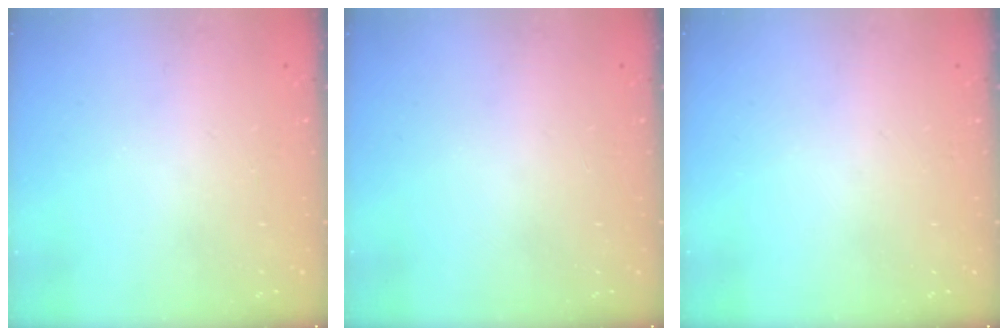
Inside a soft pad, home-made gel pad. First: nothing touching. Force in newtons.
{"total": 0.0}
{"total": 0.0}